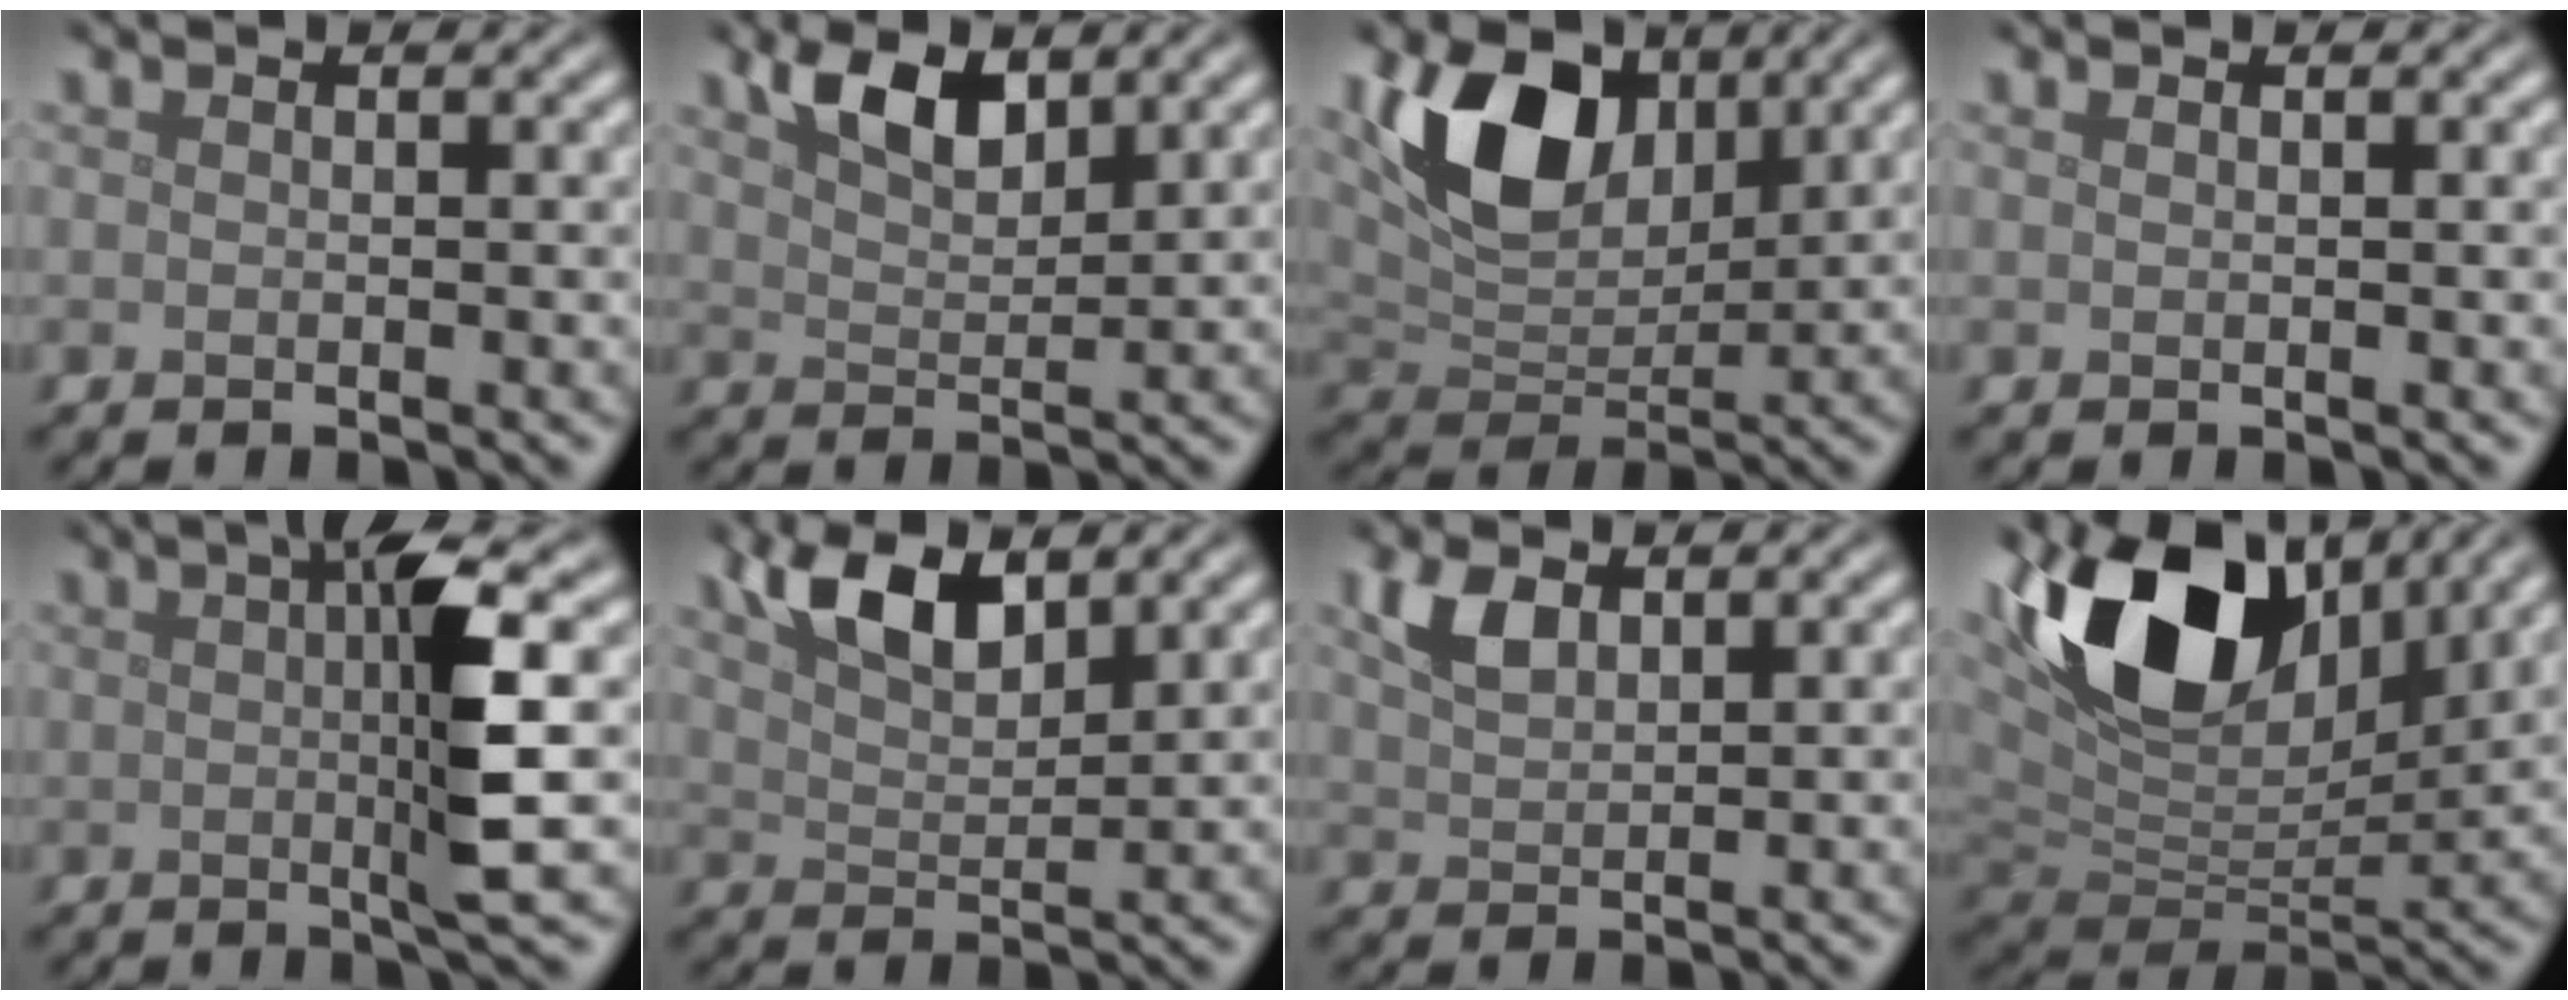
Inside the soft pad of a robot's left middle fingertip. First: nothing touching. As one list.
[{"total": 4.2, "force": [2.8, 1.8, 2.6], "torque": [-0.052, 0.003, 0.050]}, {"total": 9.1, "force": [4.1, 5.5, 6.1], "torque": [-0.121, -0.005, 0.075]}, {"total": 0.0}, {"total": 6.1, "force": [0.7, 0.5, 6.0], "torque": [-0.105, 0.004, 0.012]}, {"total": 5.3, "force": [3.5, 2.1, 3.5], "torque": [-0.068, 0.007, 0.063]}, {"total": 2.8, "force": [1.7, 1.5, 1.8], "torque": [-0.043, 0.005, 0.036]}, {"total": 13.1, "force": [6.6, 7.2, 8.7], "torque": [-0.170, 0.012, 0.116]}]